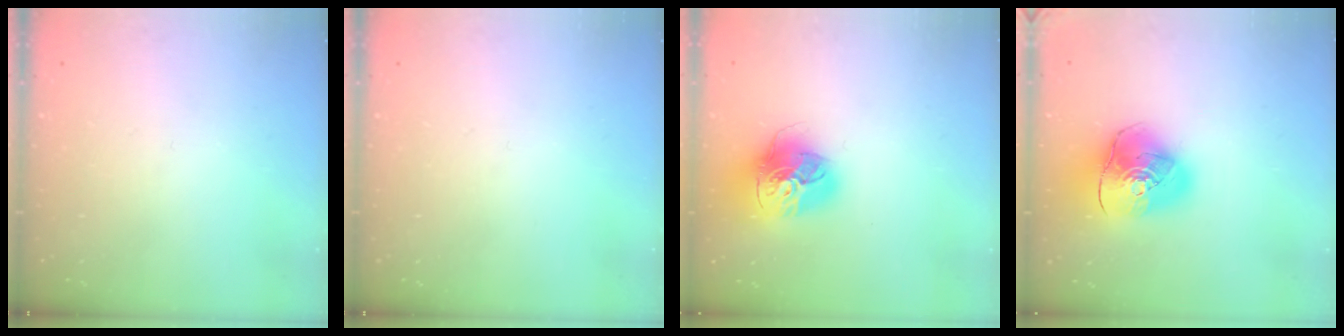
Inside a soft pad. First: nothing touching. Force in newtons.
{"total": 0.0}
{"total": 17.5, "press": 17.3, "slide": 2.0}
{"total": 14.3, "press": 14.2, "slide": 1.9}